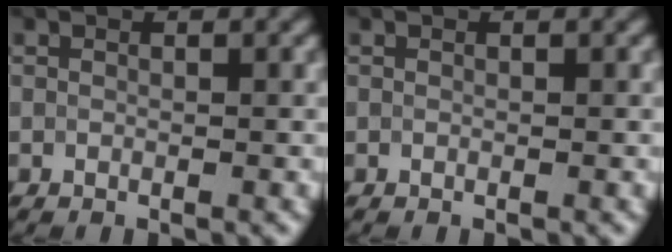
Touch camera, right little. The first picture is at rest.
{"total": 0.0}